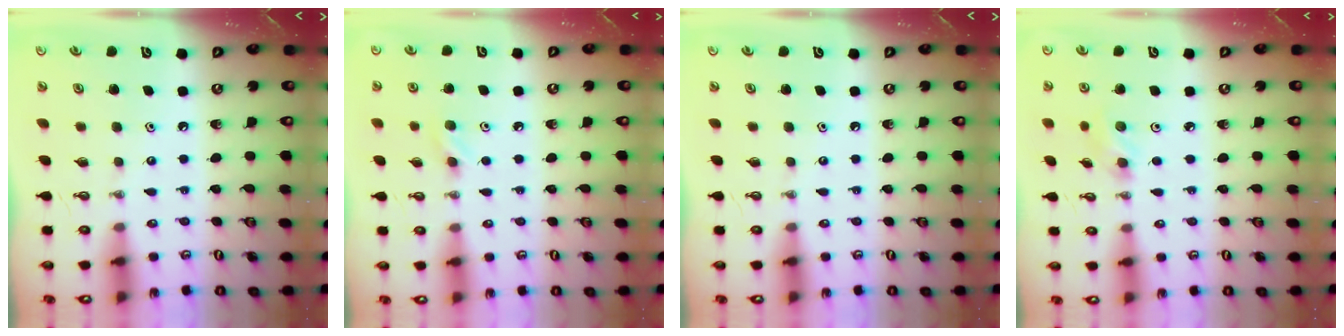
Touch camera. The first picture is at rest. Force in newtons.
{"total": 4.6, "press": 4.3, "slide": 1.6}
{"total": 0.0}
{"total": 4.3, "press": 4.3, "slide": 0.7}